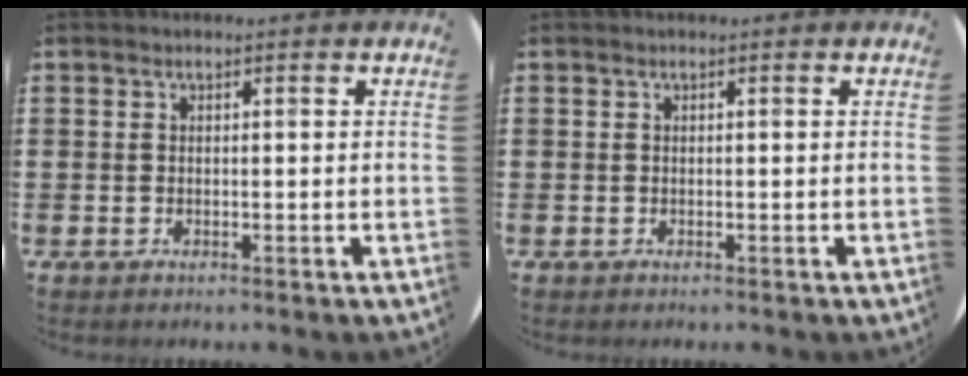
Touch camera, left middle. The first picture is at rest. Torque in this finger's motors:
{"motor_torque": [0.13, -0.03, -0.02, -0.01]}